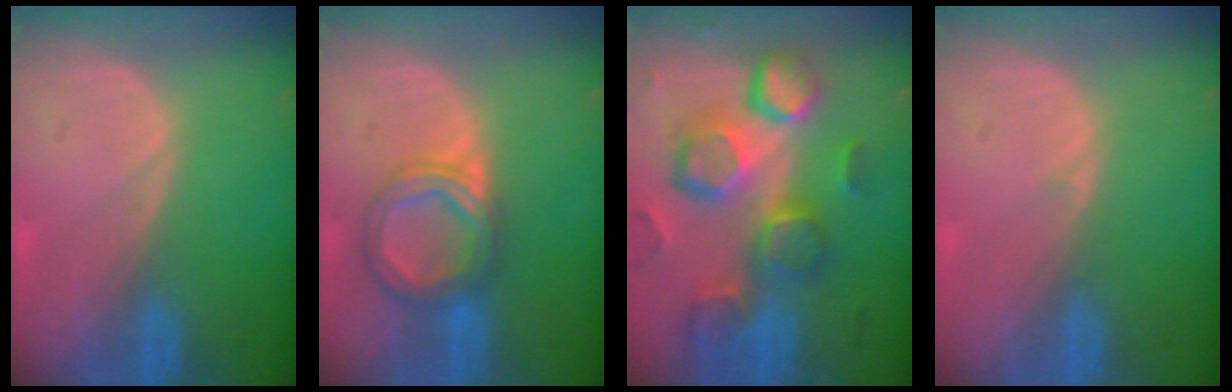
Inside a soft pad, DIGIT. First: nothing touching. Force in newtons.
{"total": 6.4, "press": 6.4, "slide": 0.5}
{"total": 12.8, "press": 11.2, "slide": 6.2}
{"total": 0.6, "press": 0.2, "slide": 0.5}